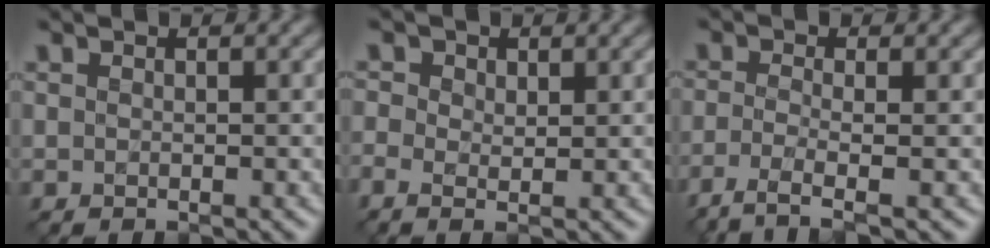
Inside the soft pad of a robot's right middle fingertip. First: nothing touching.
{"total": 1.7, "force": [0.3, 1.2, 1.1], "torque": [-0.026, 0.001, 0.003]}
{"total": 3.6, "force": [-2.2, 1.0, 2.8], "torque": [-0.053, -0.010, -0.056]}